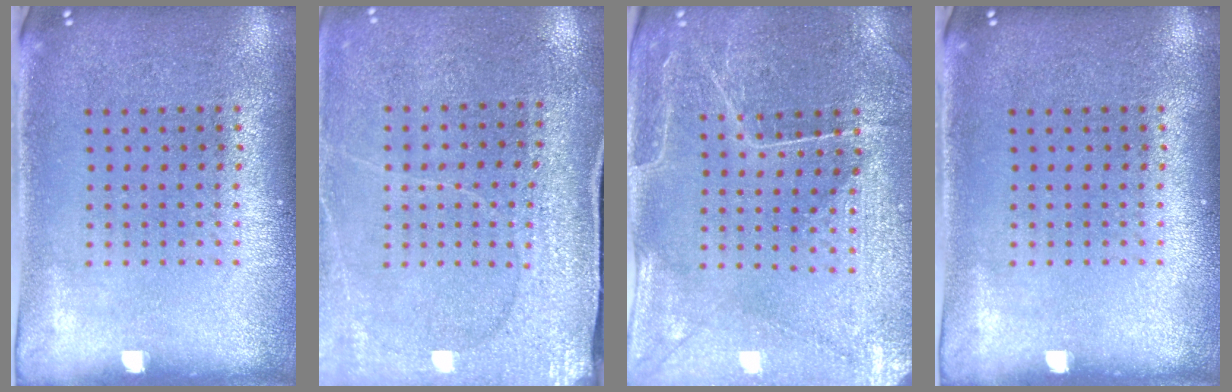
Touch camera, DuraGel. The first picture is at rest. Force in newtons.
{"total": 3.0, "press": 3.0, "slide": 0.2}
{"total": 1.1, "press": 1.0, "slide": 0.4}
{"total": 0.0}